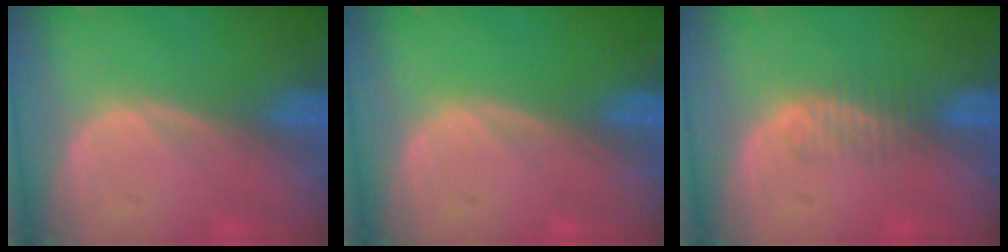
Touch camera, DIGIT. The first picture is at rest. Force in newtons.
{"total": 0.0}
{"total": 1.9, "press": 1.6, "slide": 1.0}